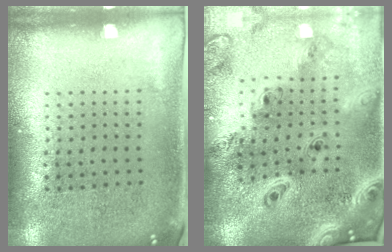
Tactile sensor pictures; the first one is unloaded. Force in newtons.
{"total": 3.5, "press": 2.8, "slide": 2.1}